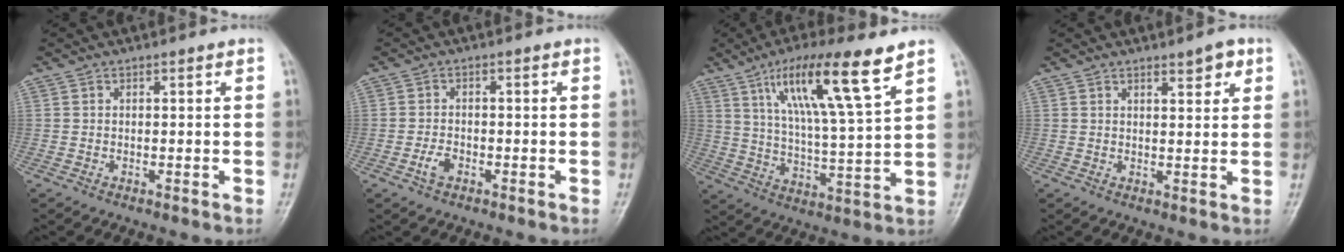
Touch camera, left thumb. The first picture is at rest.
{"total": 2.5, "force": [-1.2, 1.5, 1.6], "torque": [-0.033, 0.008, -0.025]}
{"total": 15.9, "force": [8.9, 2.0, 13.1], "torque": [-0.227, -0.035, 0.161]}
{"total": 3.5, "force": [2.2, 1.2, 2.5], "torque": [-0.026, -0.013, 0.031]}